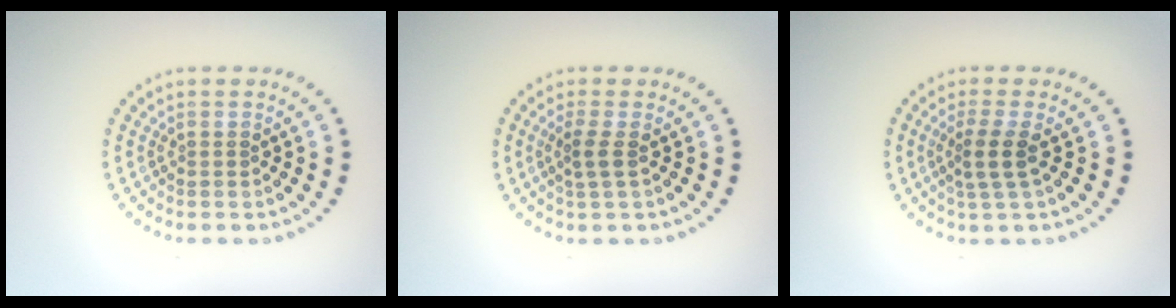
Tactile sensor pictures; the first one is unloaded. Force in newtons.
{"total": 1.6, "press": 1.3, "slide": 0.9}
{"total": 2.3, "press": 1.8, "slide": 1.4}